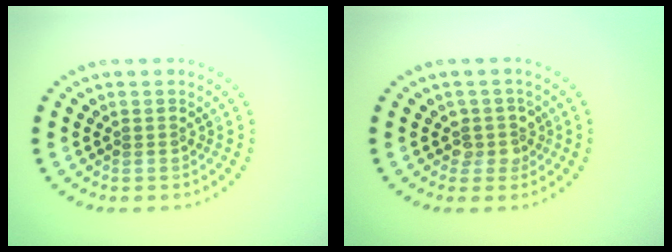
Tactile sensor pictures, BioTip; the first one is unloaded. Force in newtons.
{"total": 2.0, "press": 1.6, "slide": 1.2}